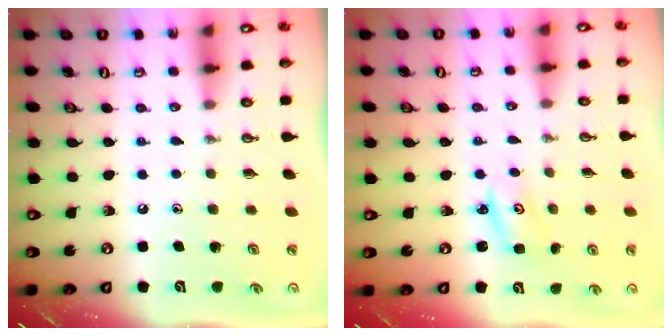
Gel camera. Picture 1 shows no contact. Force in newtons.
{"total": 2.6, "press": 2.6, "slide": 0.2}